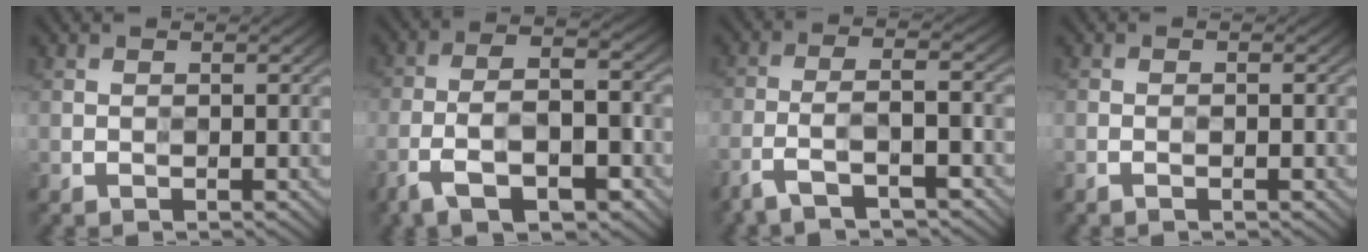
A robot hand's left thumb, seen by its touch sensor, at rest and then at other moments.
{"total": 10.1, "force": [-5.2, 4.0, 7.7], "torque": [-0.150, -0.007, -0.101]}
{"total": 6.9, "force": [-4.5, 1.8, 4.9], "torque": [-0.097, 0.000, -0.089]}
{"total": 0.8, "force": [-0.5, 0.1, 0.7], "torque": [-0.013, 0.002, -0.009]}